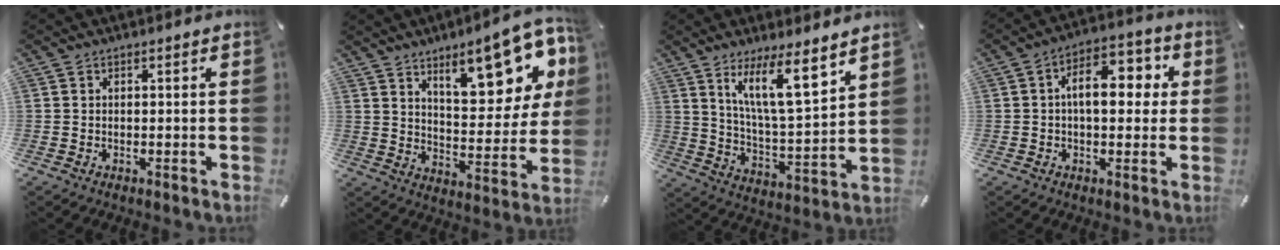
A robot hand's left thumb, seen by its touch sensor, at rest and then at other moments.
{"total": 19.2, "force": [11.1, 7.8, 13.6], "torque": [-0.170, -0.073, 0.178]}
{"total": 14.3, "force": [9.6, 3.5, 10.0], "torque": [-0.186, -0.051, 0.165]}
{"total": 10.8, "force": [1.2, 6.2, 8.7], "torque": [-0.116, 0.003, 0.015]}